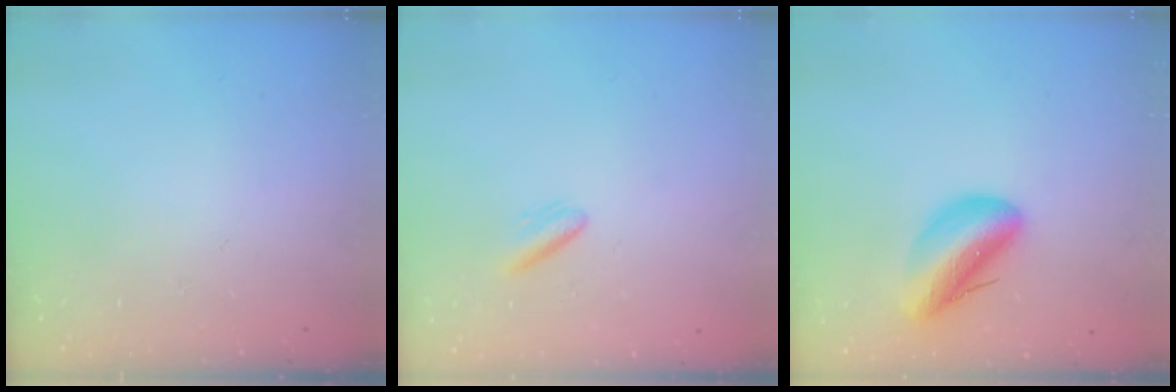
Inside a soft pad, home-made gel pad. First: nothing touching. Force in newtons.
{"total": 3.0, "press": 2.8, "slide": 1.0}
{"total": 10.4, "press": 10.0, "slide": 2.7}